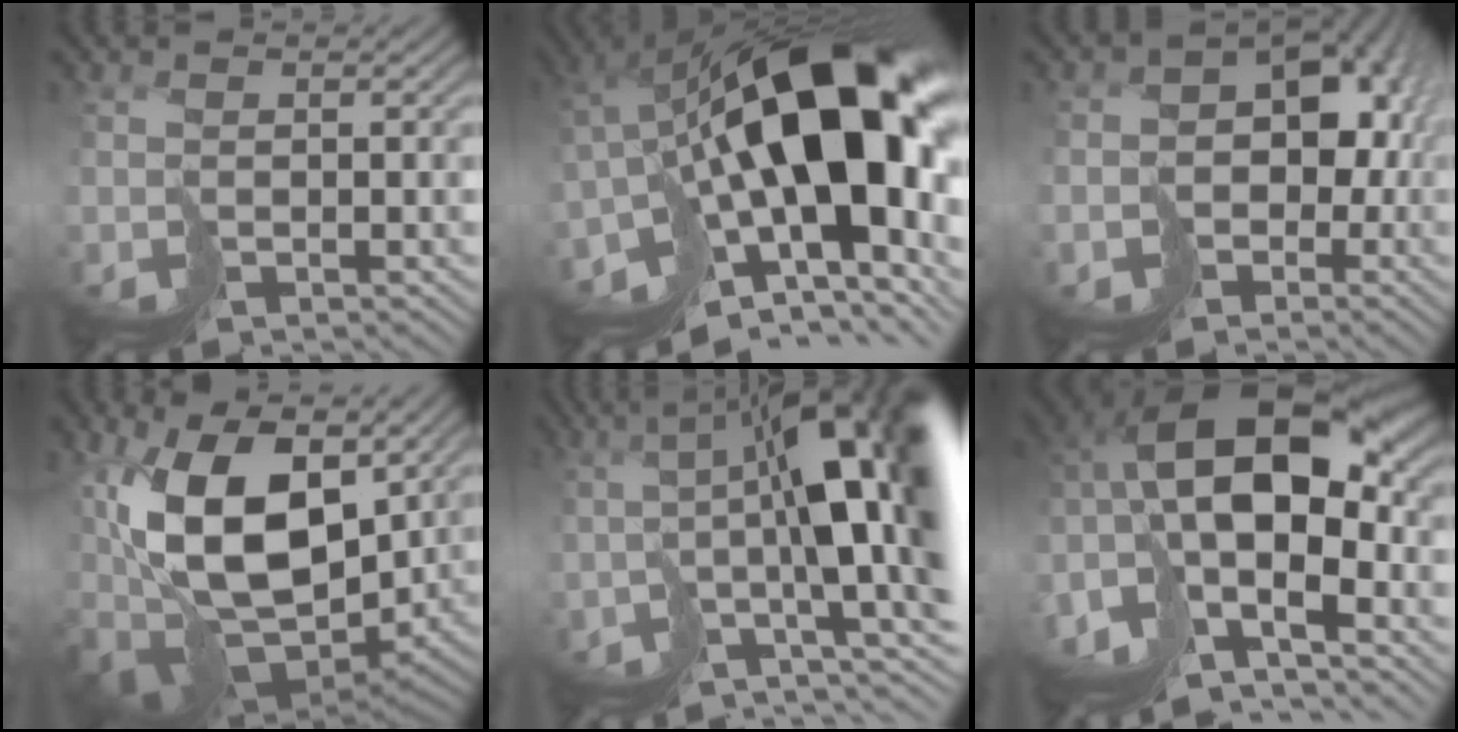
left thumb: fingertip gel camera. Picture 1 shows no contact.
{"total": 20.1, "force": [-0.8, 10.4, 17.1], "torque": [-0.296, -0.036, 0.016]}
{"total": 9.3, "force": [-2.2, 7.1, 5.5], "torque": [-0.067, -0.017, -0.036]}
{"total": 17.3, "force": [3.0, 9.3, 14.3], "torque": [-0.295, -0.020, 0.065]}
{"total": 14.3, "force": [0.7, 3.4, 13.9], "torque": [-0.213, 0.000, 0.021]}
{"total": 17.0, "force": [-2.3, 8.6, 14.5], "torque": [-0.293, -0.010, -0.026]}